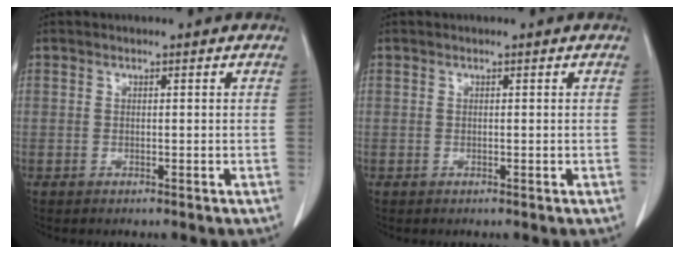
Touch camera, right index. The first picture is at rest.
{"total": 0.0}